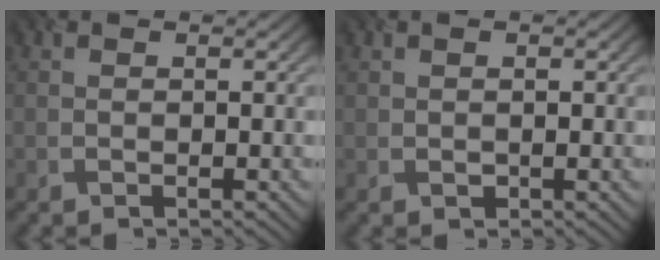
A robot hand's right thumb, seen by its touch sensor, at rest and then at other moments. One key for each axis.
{"total": 0.8, "fx": 0.0, "fy": 0.7, "fz": 0.4, "tx": -0.004, "ty": -0.001, "tz": 0.000}